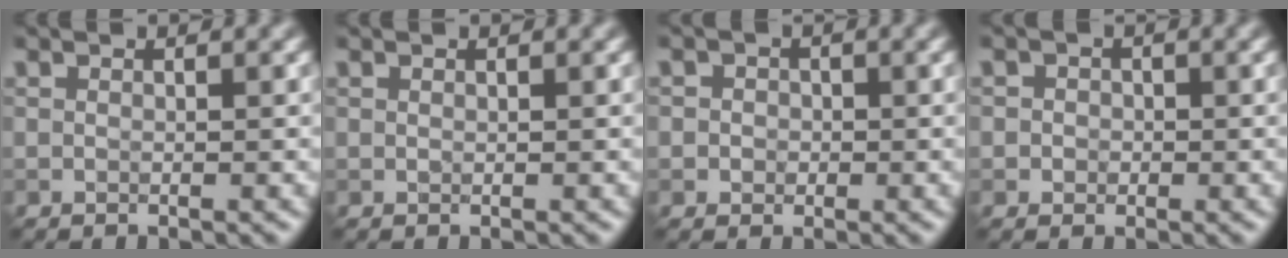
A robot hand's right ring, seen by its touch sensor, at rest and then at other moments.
{"total": 0.0}
{"total": 2.2, "force": [0.4, 2.0, 0.8], "torque": [0.007, 0.004, -0.009]}
{"total": 1.9, "force": [0.3, 1.7, 0.6], "torque": [0.010, 0.004, -0.010]}